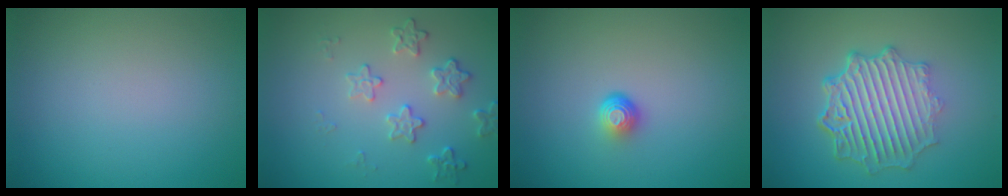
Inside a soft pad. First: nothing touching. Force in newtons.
{"total": 2.6, "press": 2.0, "slide": 1.7}
{"total": 1.7, "press": 1.1, "slide": 1.3}
{"total": 7.0, "press": 5.2, "slide": 4.6}